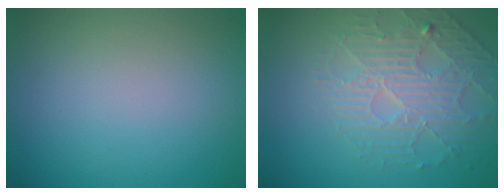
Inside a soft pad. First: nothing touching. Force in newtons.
{"total": 4.3, "press": 3.7, "slide": 2.2}